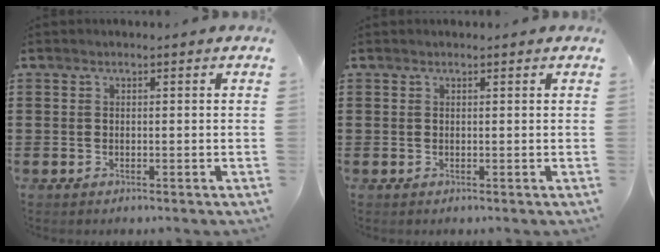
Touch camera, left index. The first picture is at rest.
{"total": 0.0}